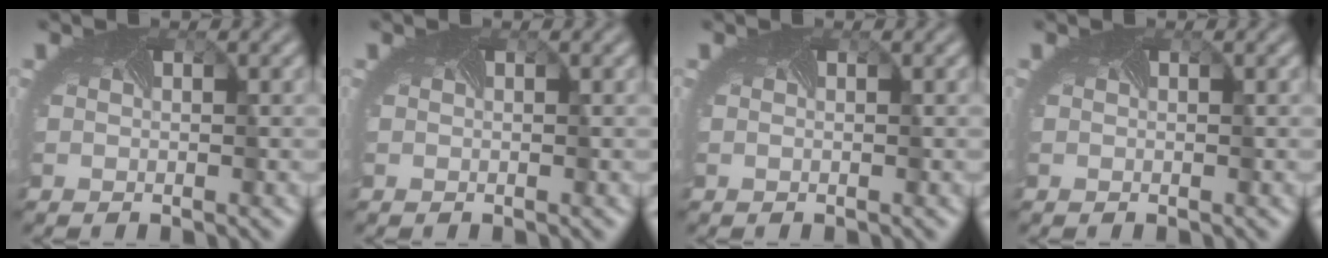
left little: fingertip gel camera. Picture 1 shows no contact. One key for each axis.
{"total": 0.0}
{"total": 0.0}
{"total": 0.0}